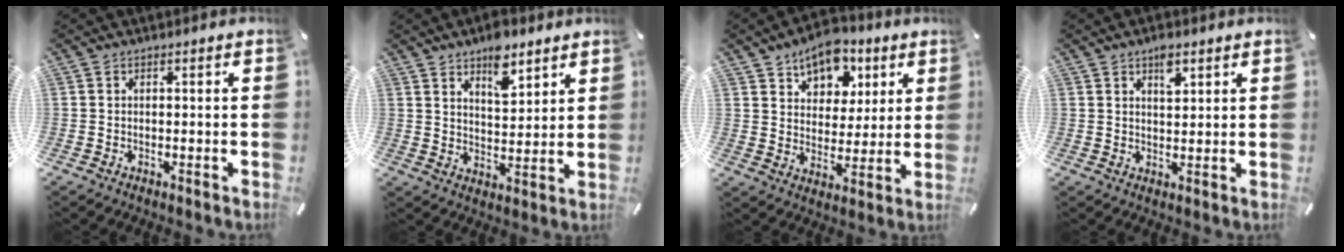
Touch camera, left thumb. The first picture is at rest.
{"total": 8.2, "force": [6.2, 3.9, 3.8], "torque": [-0.045, -0.035, 0.105]}
{"total": 10.9, "force": [6.9, 7.7, 3.2], "torque": [-0.040, -0.053, 0.124]}
{"total": 4.1, "force": [2.3, 2.0, 2.7], "torque": [-0.034, -0.007, 0.036]}